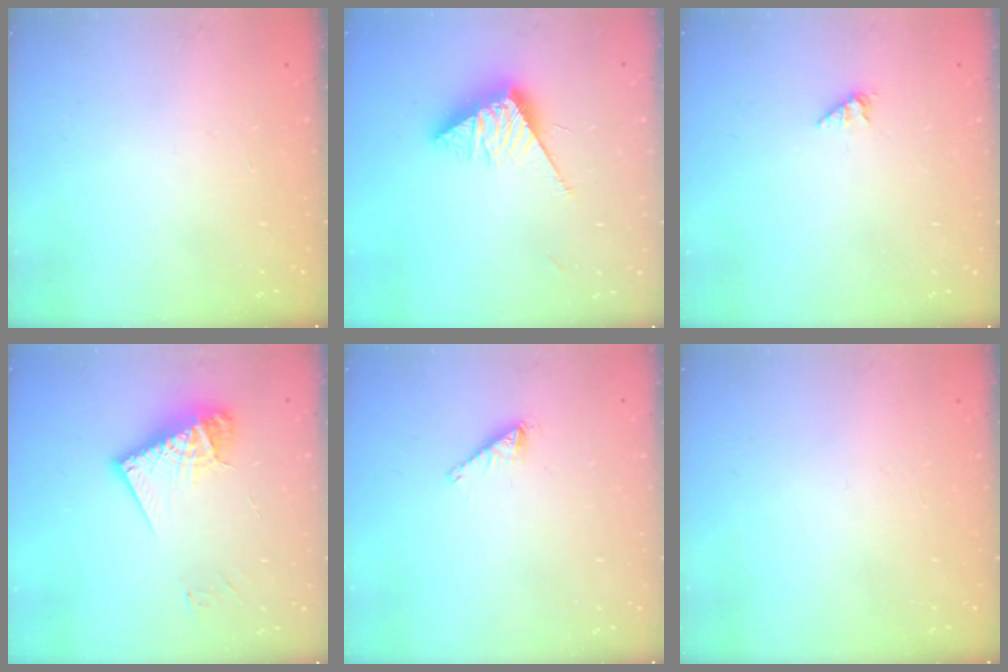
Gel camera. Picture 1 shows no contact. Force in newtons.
{"total": 10.8, "press": 10.8, "slide": 0.2}
{"total": 1.0, "press": 1.0, "slide": 0.2}
{"total": 12.2, "press": 12.1, "slide": 1.2}
{"total": 1.7, "press": 1.7, "slide": 0.2}
{"total": 0.0}